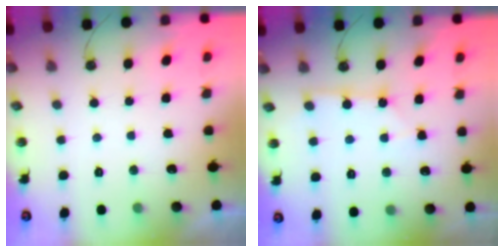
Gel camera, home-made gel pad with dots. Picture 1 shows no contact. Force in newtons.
{"total": 2.8, "press": 2.8, "slide": 0.2}